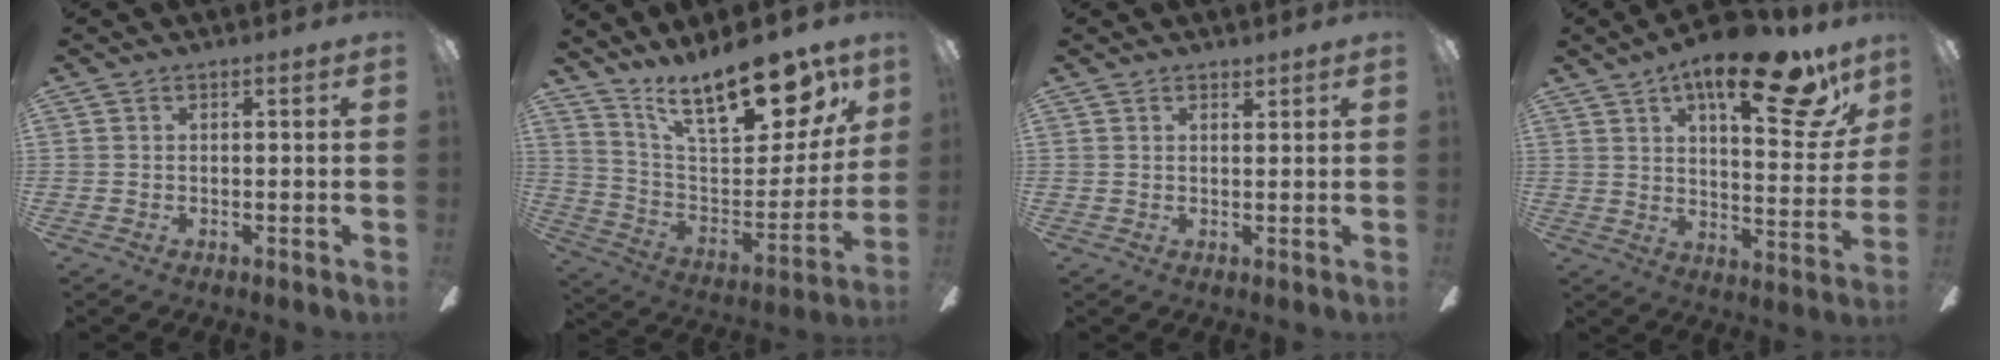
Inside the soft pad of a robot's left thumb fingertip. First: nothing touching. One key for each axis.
{"total": 22.1, "fx": 15.5, "fy": 8.4, "fz": 13.3, "tx": -0.205, "ty": -0.099, "tz": 0.265}
{"total": 1.6, "fx": 1.3, "fy": 0.8, "fz": 0.4, "tx": 0.008, "ty": -0.006, "tz": 0.022}
{"total": 22.2, "fx": 13.1, "fy": 7.9, "fz": 16.1, "tx": -0.228, "ty": -0.067, "tz": 0.202}